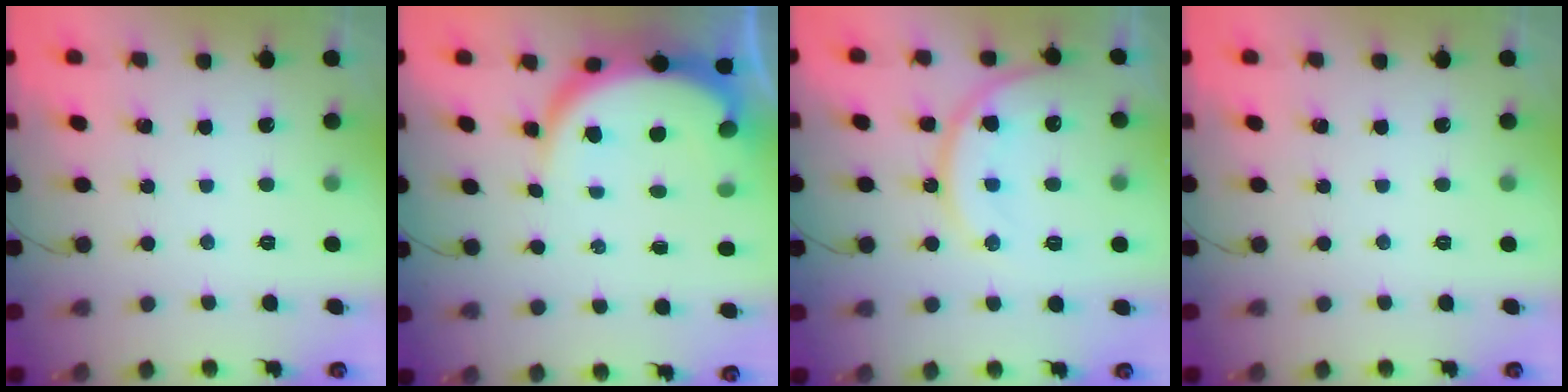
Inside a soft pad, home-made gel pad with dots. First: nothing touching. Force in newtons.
{"total": 9.0, "press": 9.0, "slide": 1.0}
{"total": 15.2, "press": 15.1, "slide": 1.5}
{"total": 0.0}